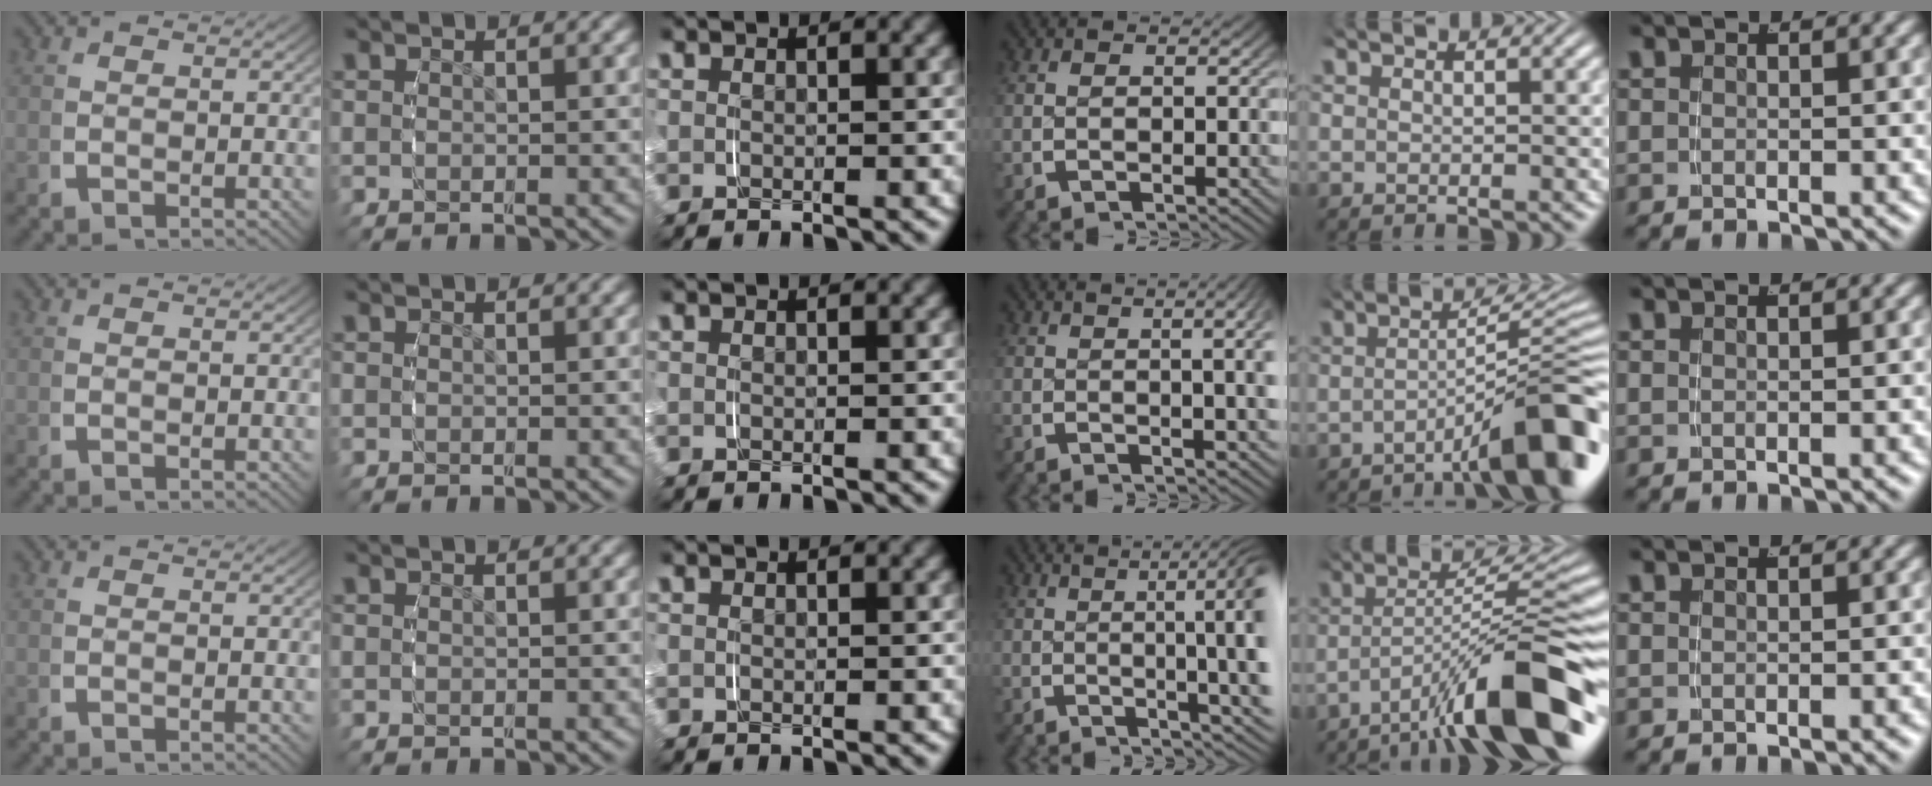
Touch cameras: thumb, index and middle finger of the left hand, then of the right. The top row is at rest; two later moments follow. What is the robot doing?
{"motion": "grasp_and_lifting", "object": "pencil case"}